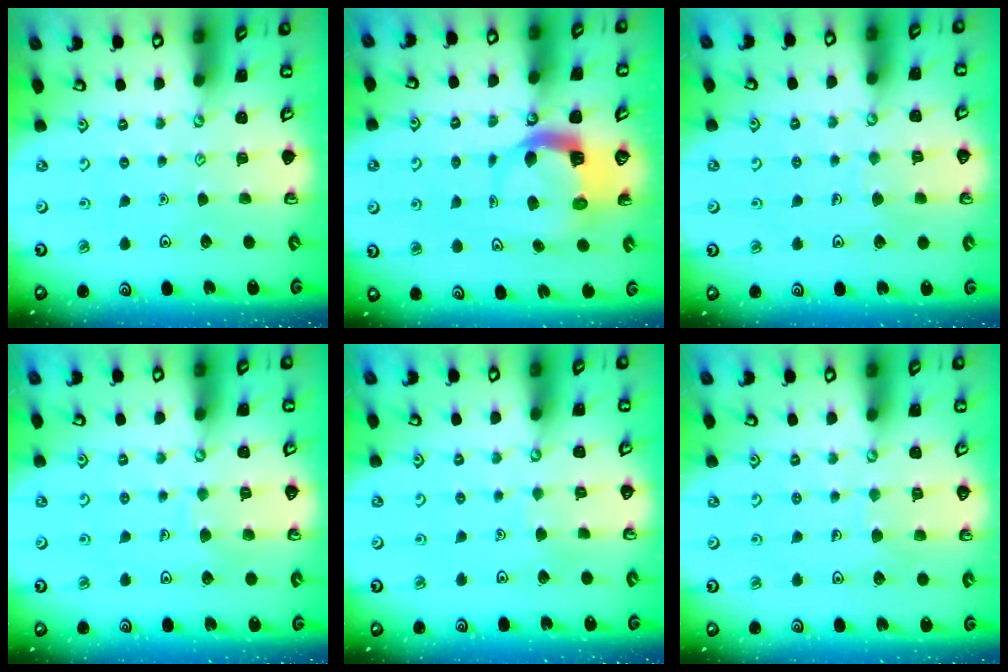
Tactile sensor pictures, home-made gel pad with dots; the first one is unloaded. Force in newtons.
{"total": 5.3, "press": 5.3, "slide": 0.7}
{"total": 5.2, "press": 5.2, "slide": 0.3}
{"total": 5.8, "press": 5.7, "slide": 0.6}
{"total": 3.0, "press": 3.0, "slide": 0.2}
{"total": 4.3, "press": 4.3, "slide": 0.3}